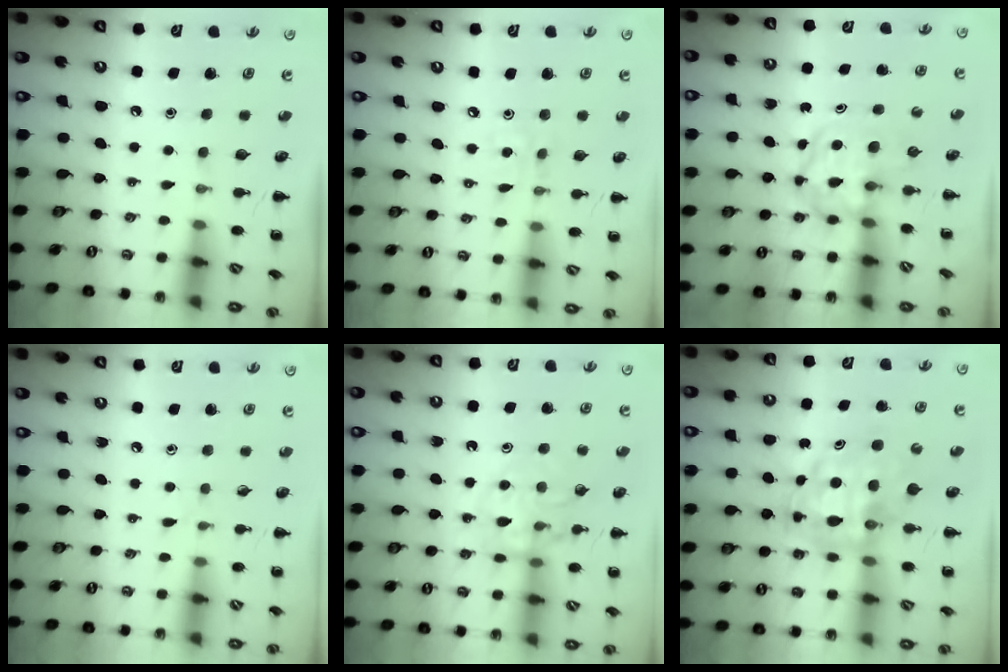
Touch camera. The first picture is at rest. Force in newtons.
{"total": 2.2, "press": 2.1, "slide": 0.6}
{"total": 3.9, "press": 3.9, "slide": 0.5}
{"total": 4.4, "press": 4.0, "slide": 2.0}
{"total": 11.7, "press": 11.6, "slide": 1.2}
{"total": 8.4, "press": 8.1, "slide": 2.3}